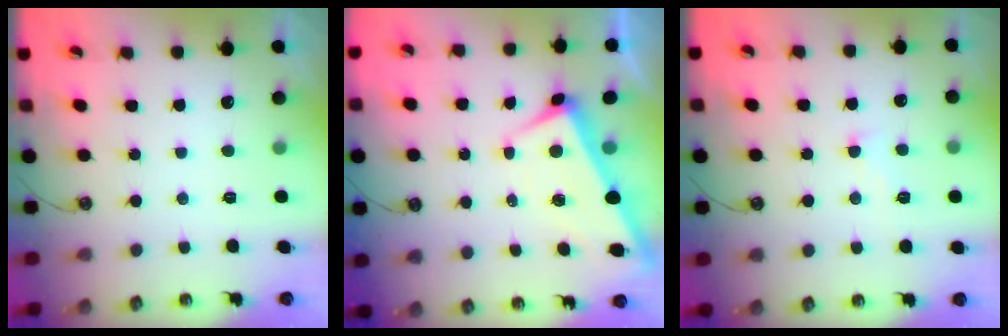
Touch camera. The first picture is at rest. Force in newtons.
{"total": 0.9, "press": 0.7, "slide": 0.5}
{"total": 0.8, "press": 0.4, "slide": 0.7}